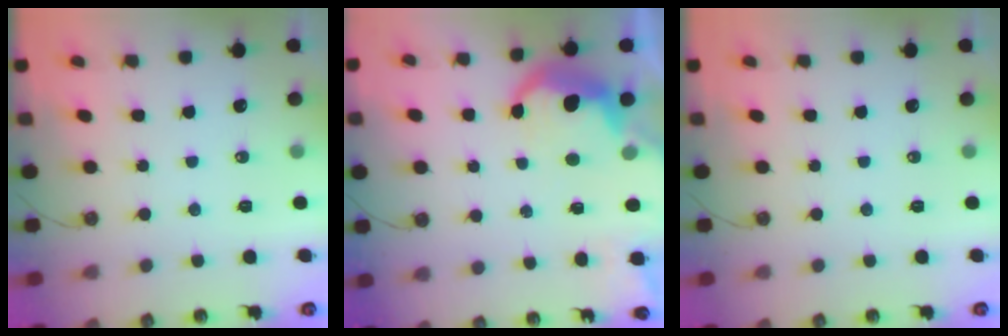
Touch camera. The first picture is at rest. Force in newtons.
{"total": 10.2, "press": 10.2, "slide": 0.8}
{"total": 0.0}